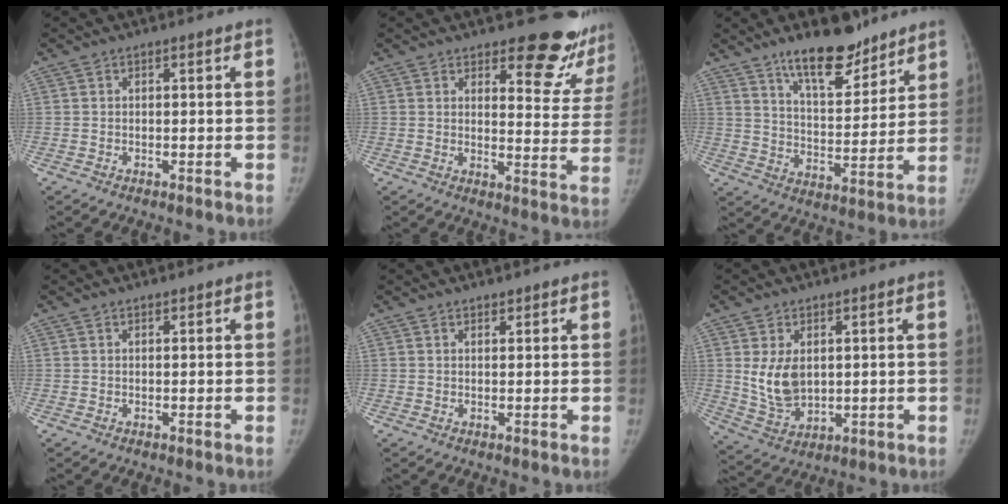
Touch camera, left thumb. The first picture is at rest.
{"total": 14.3, "force": [12.3, 4.9, 5.6], "torque": [-0.015, -0.108, 0.134]}
{"total": 13.8, "force": [10.4, 5.1, 7.6], "torque": [-0.088, -0.074, 0.174]}
{"total": 0.6, "force": [0.5, 0.2, 0.1], "torque": [-0.004, -0.004, 0.009]}
{"total": 1.5, "force": [1.3, 0.6, 0.4], "torque": [0.001, -0.008, 0.018]}
{"total": 8.3, "force": [1.8, 5.5, 5.9], "torque": [-0.094, -0.020, 0.053]}